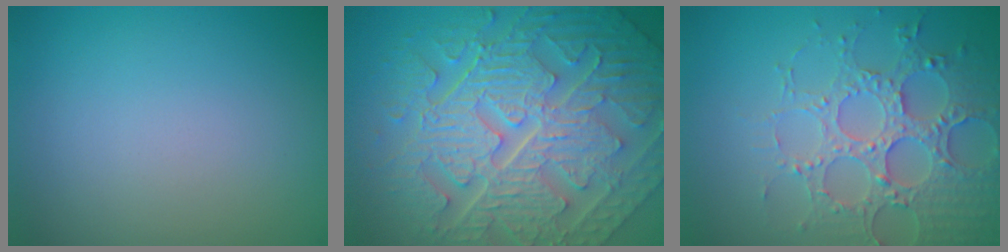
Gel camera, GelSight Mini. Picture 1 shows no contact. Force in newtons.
{"total": 11.7, "press": 7.9, "slide": 8.6}
{"total": 5.2, "press": 4.9, "slide": 1.8}